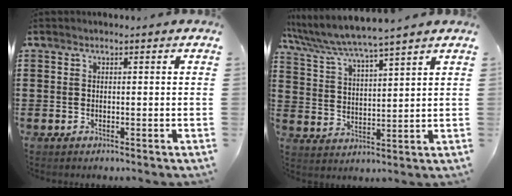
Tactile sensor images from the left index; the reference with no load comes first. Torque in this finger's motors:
{"motor_torque": [1.09, -1.05, 0.33, 0.21]}